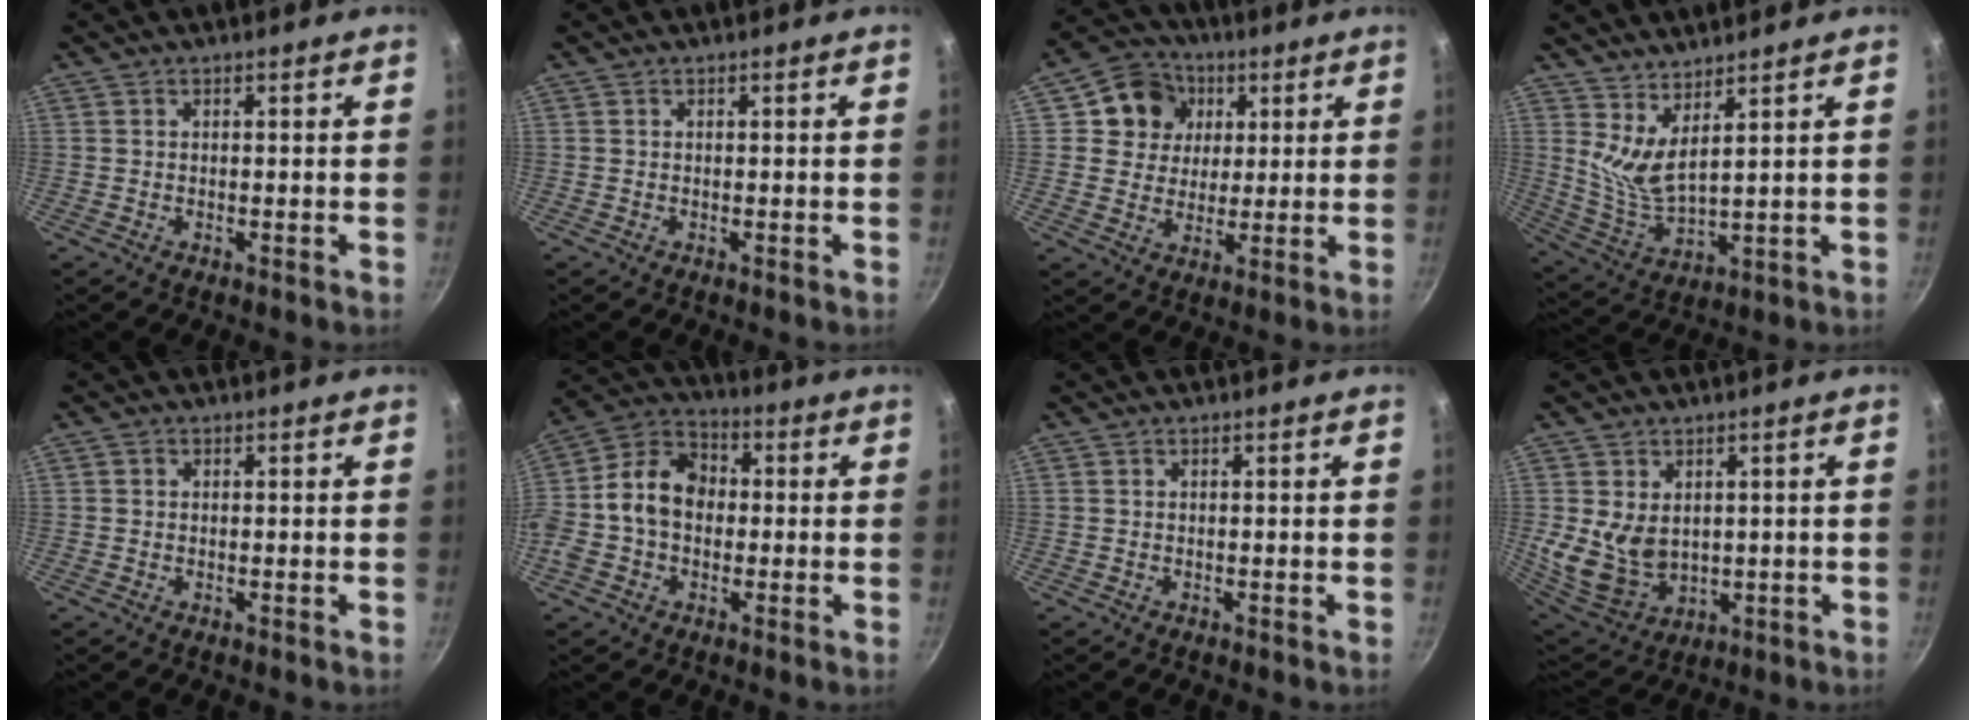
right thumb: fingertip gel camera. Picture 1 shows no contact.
{"total": 0.0}
{"total": 10.4, "force": [3.3, 9.3, 3.5], "torque": [-0.025, 0.005, 0.047]}
{"total": 7.7, "force": [5.1, 1.6, 5.6], "torque": [-0.105, -0.062, 0.102]}
{"total": 0.7, "force": [0.1, 0.7, 0.2], "torque": [-0.001, 0.003, -0.001]}
{"total": 13.4, "force": [-0.5, 10.1, 8.7], "torque": [-0.124, 0.037, -0.033]}
{"total": 0.0}
{"total": 11.3, "force": [1.5, 8.4, 7.3], "torque": [-0.124, -0.032, 0.052]}